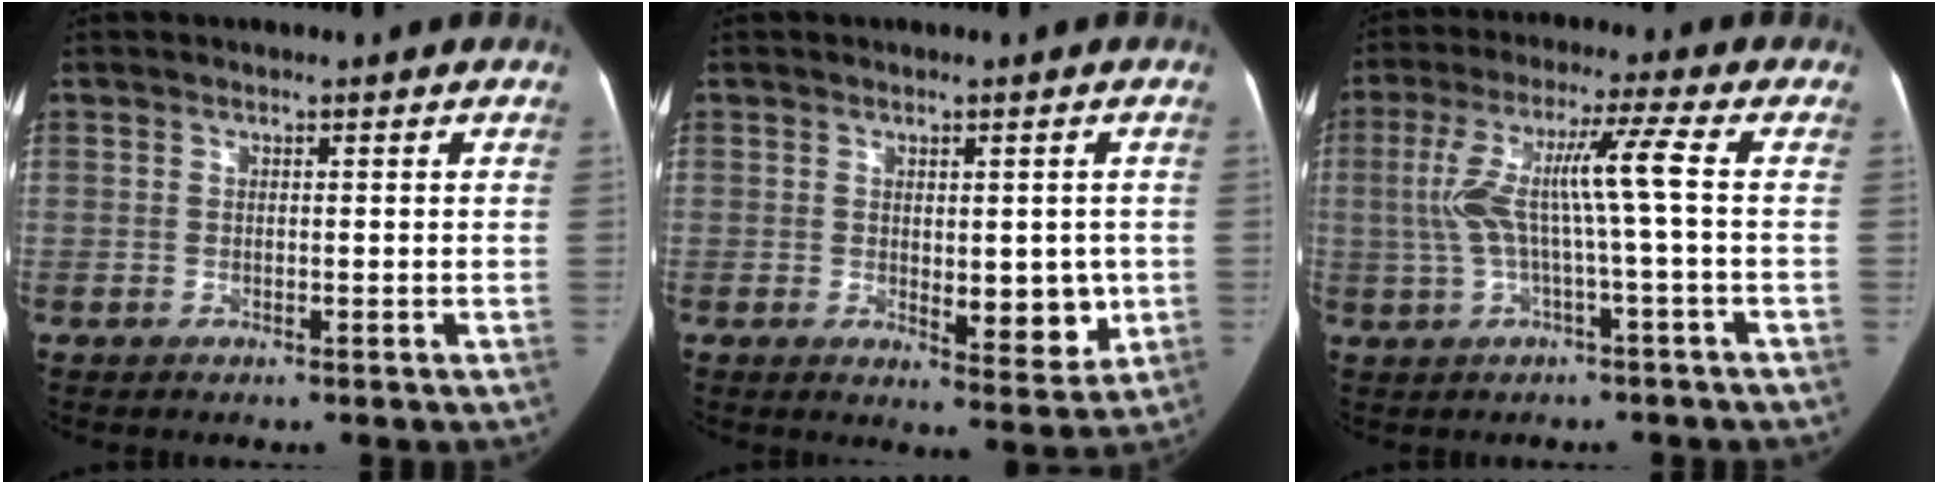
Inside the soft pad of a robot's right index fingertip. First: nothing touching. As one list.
[{"total": 6.7, "force": [-0.6, 2.9, 6.0], "torque": [-0.069, -0.010, 0.003]}, {"total": 9.1, "force": [-0.1, -0.7, 9.1], "torque": [-0.186, 0.025, 0.001]}]